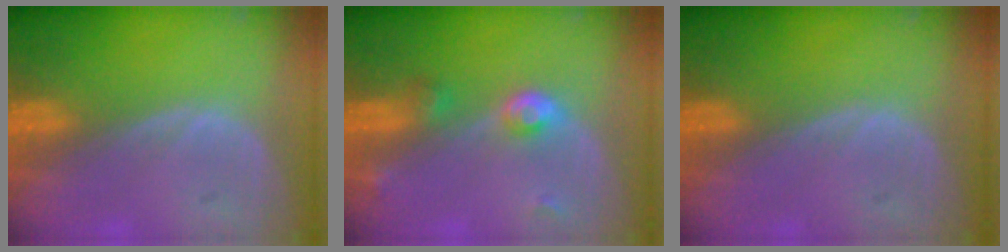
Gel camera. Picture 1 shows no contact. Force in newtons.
{"total": 3.8, "press": 3.6, "slide": 1.3}
{"total": 0.0}